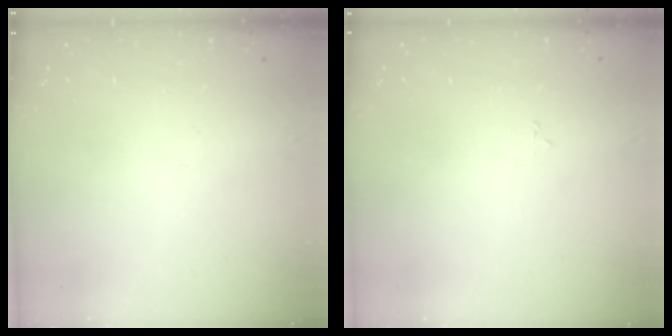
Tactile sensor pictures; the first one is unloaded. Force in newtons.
{"total": 1.9, "press": 1.9, "slide": 0.3}